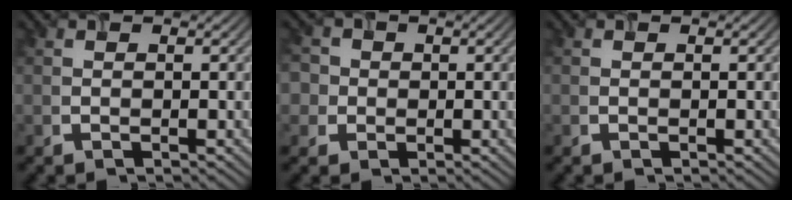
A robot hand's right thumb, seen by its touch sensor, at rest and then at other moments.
{"total": 4.3, "force": [0.7, 4.1, 1.3], "torque": [-0.034, 0.012, -0.010]}
{"total": 0.0}